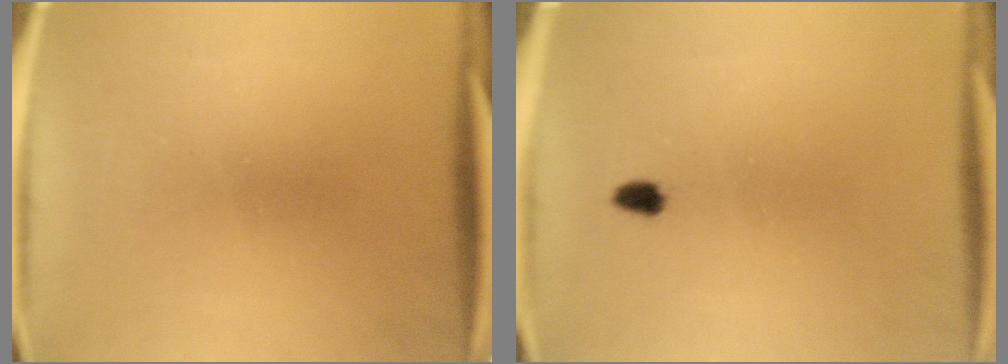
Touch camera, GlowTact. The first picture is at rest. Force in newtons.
{"total": 1.4}